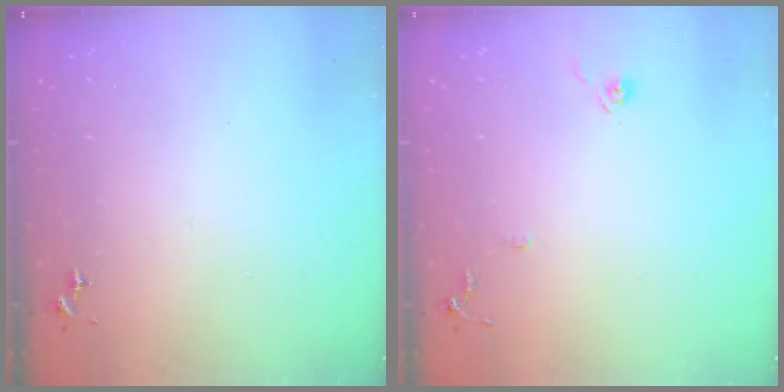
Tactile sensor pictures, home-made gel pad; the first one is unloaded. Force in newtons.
{"total": 8.0, "press": 8.0, "slide": 0.8}